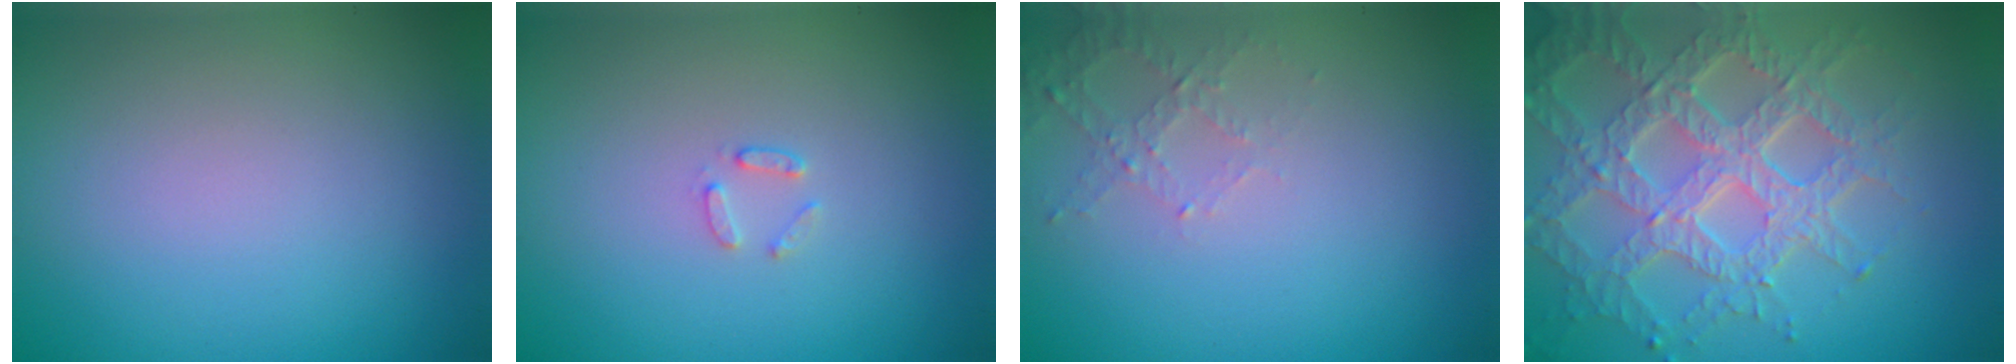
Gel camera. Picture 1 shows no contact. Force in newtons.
{"total": 1.0, "press": 1.0, "slide": 0.2}
{"total": 1.8, "press": 1.7, "slide": 0.5}
{"total": 7.9, "press": 5.6, "slide": 5.5}